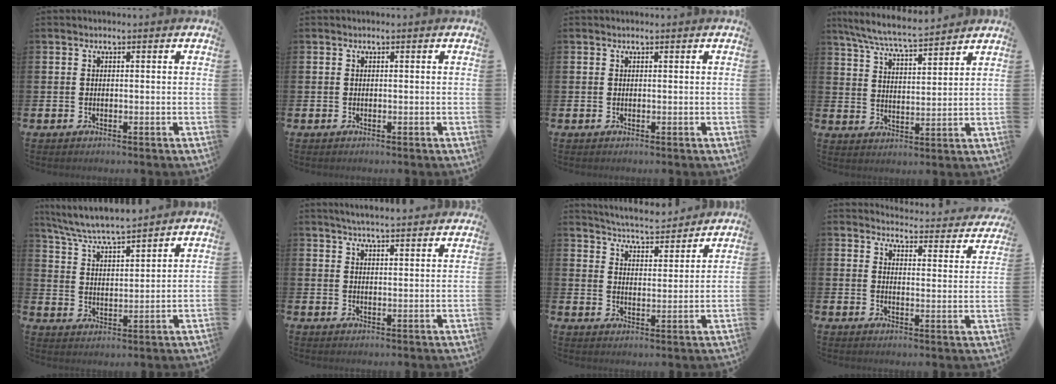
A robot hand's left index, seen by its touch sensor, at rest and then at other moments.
{"total": 0.0}
{"total": 0.0}
{"total": 7.2, "force": [6.9, 0.4, 2.3], "torque": [-0.068, -0.036, 0.122]}
{"total": 6.5, "force": [6.3, 0.2, 1.5], "torque": [-0.055, -0.038, 0.112]}
{"total": 4.4, "force": [4.3, -0.3, 0.7], "torque": [-0.022, -0.023, 0.076]}
{"total": 5.6, "force": [5.6, 0.6, 0.5], "torque": [-0.025, -0.038, 0.097]}
{"total": 3.6, "force": [3.5, 0.4, 0.5], "torque": [-0.015, -0.036, 0.055]}